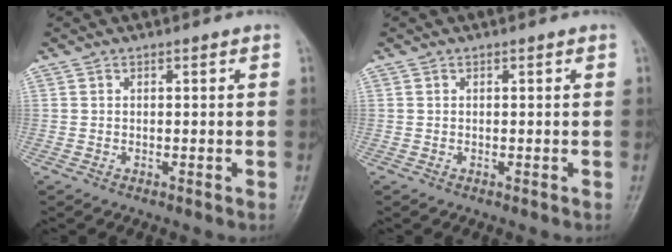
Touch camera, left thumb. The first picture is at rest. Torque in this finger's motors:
{"motor_torque": [0.00, 0.00, -0.11, -0.05, 0.00]}